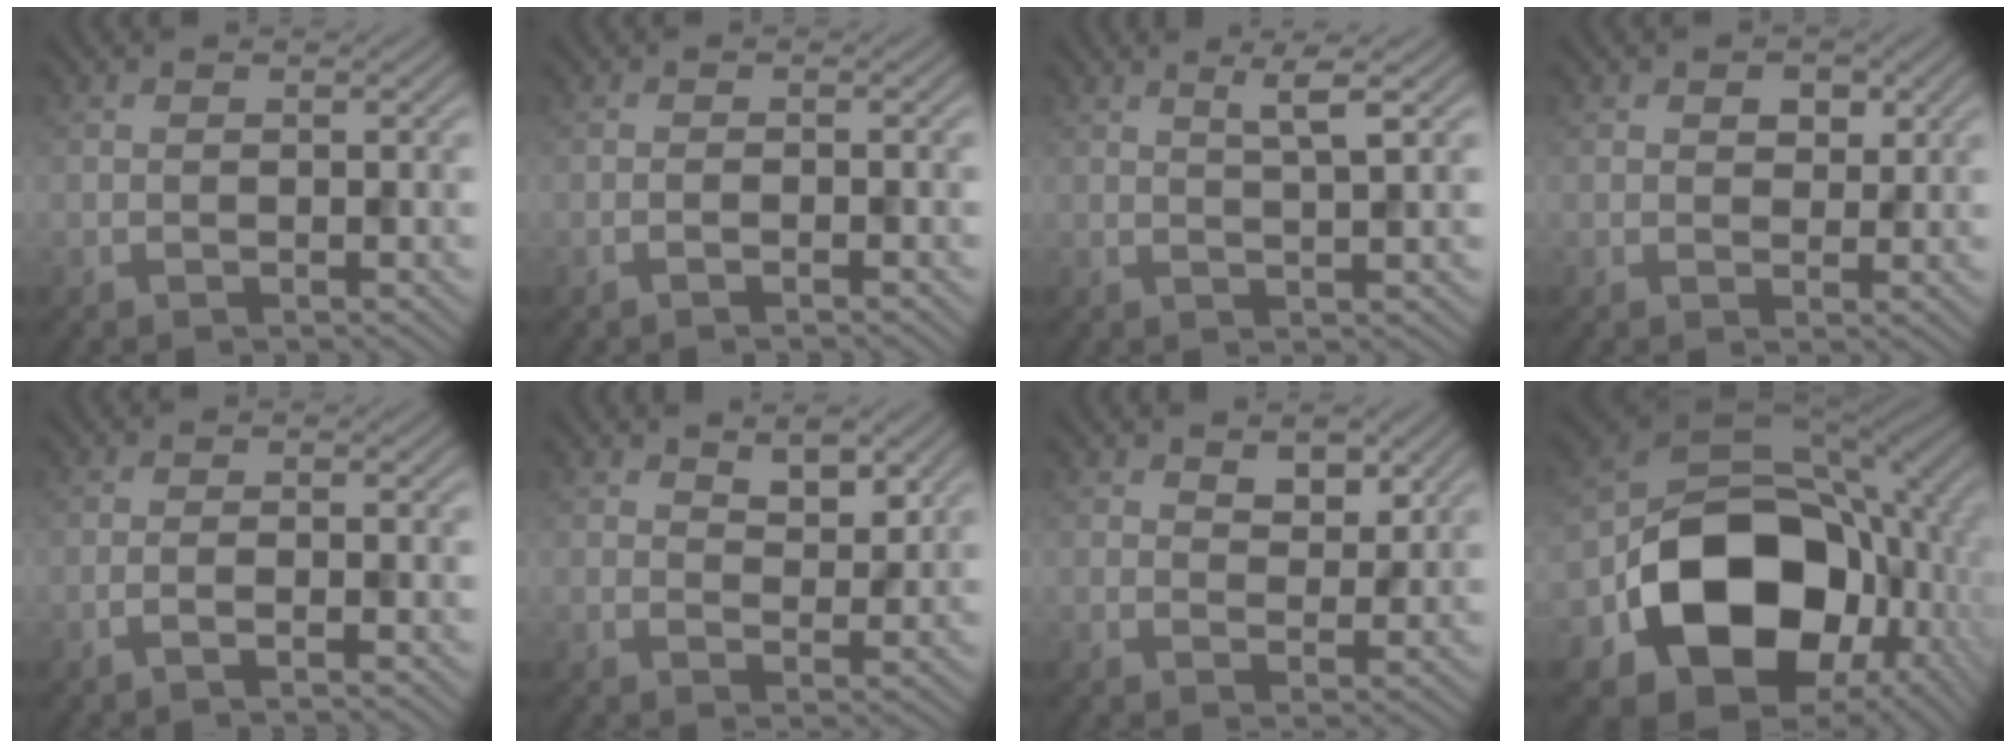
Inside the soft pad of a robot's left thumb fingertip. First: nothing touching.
{"total": 1.0, "force": [-0.6, 0.0, 0.8], "torque": [-0.012, 0.003, -0.015]}
{"total": 3.0, "force": [1.5, 0.1, 2.5], "torque": [-0.043, 0.003, 0.028]}
{"total": 2.7, "force": [1.4, 1.7, 1.5], "torque": [-0.022, -0.002, 0.022]}
{"total": 1.6, "force": [-0.7, 0.2, 1.4], "torque": [-0.018, 0.010, -0.023]}
{"total": 3.7, "force": [2.6, 1.6, 2.2], "torque": [-0.035, -0.007, 0.046]}
{"total": 3.4, "force": [2.3, 1.7, 1.8], "torque": [-0.031, -0.007, 0.039]}
{"total": 17.7, "force": [-3.9, 12.9, 11.4], "torque": [-0.183, -0.032, -0.068]}